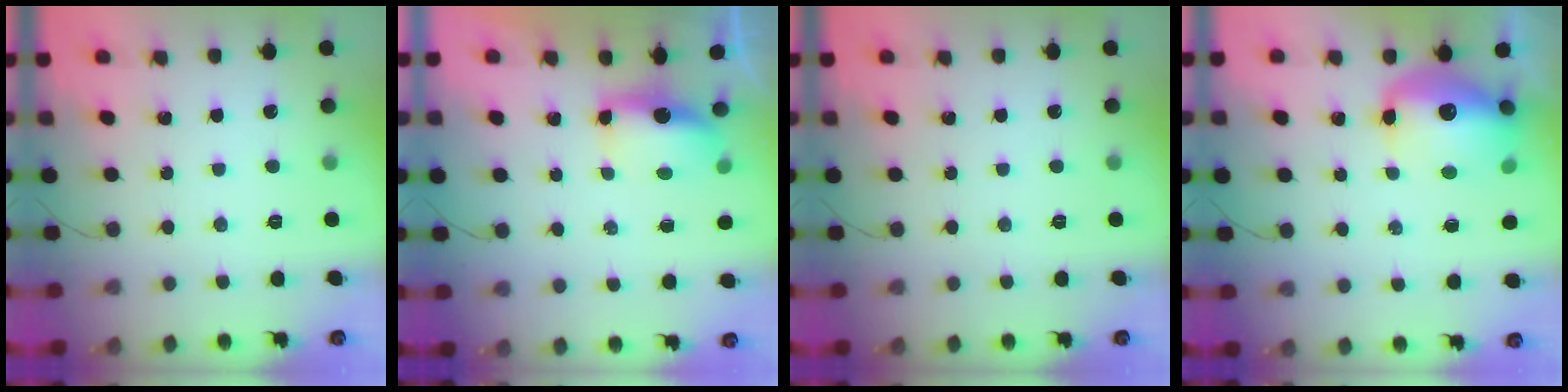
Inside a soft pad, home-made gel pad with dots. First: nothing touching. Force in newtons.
{"total": 6.5, "press": 6.4, "slide": 0.4}
{"total": 0.0}
{"total": 14.6, "press": 14.3, "slide": 3.2}